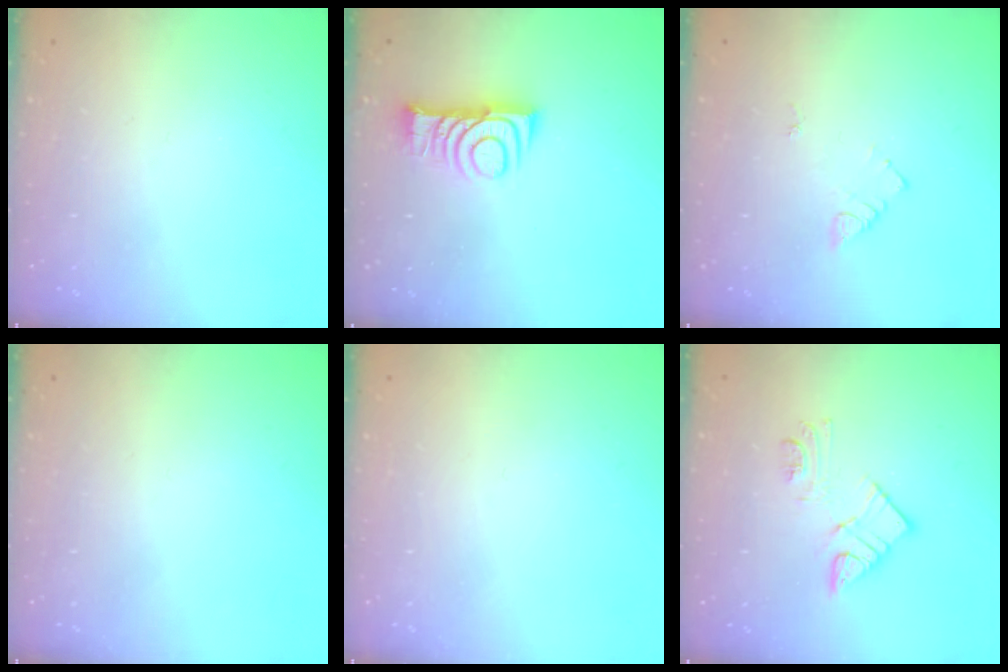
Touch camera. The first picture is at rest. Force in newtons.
{"total": 9.3, "press": 9.3, "slide": 0.7}
{"total": 4.0, "press": 4.0, "slide": 0.5}
{"total": 1.8, "press": 1.7, "slide": 0.1}
{"total": 0.0}
{"total": 10.5, "press": 10.5, "slide": 0.7}